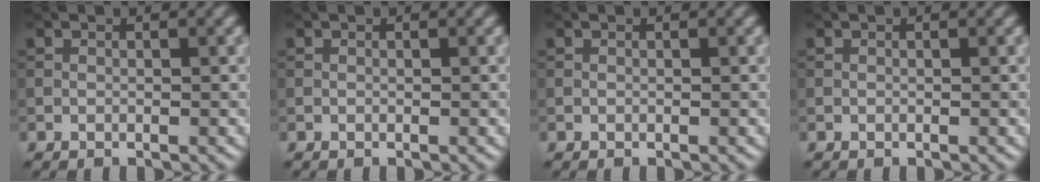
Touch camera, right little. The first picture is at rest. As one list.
[{"total": 0.0}, {"total": 0.0}, {"total": 0.0}]